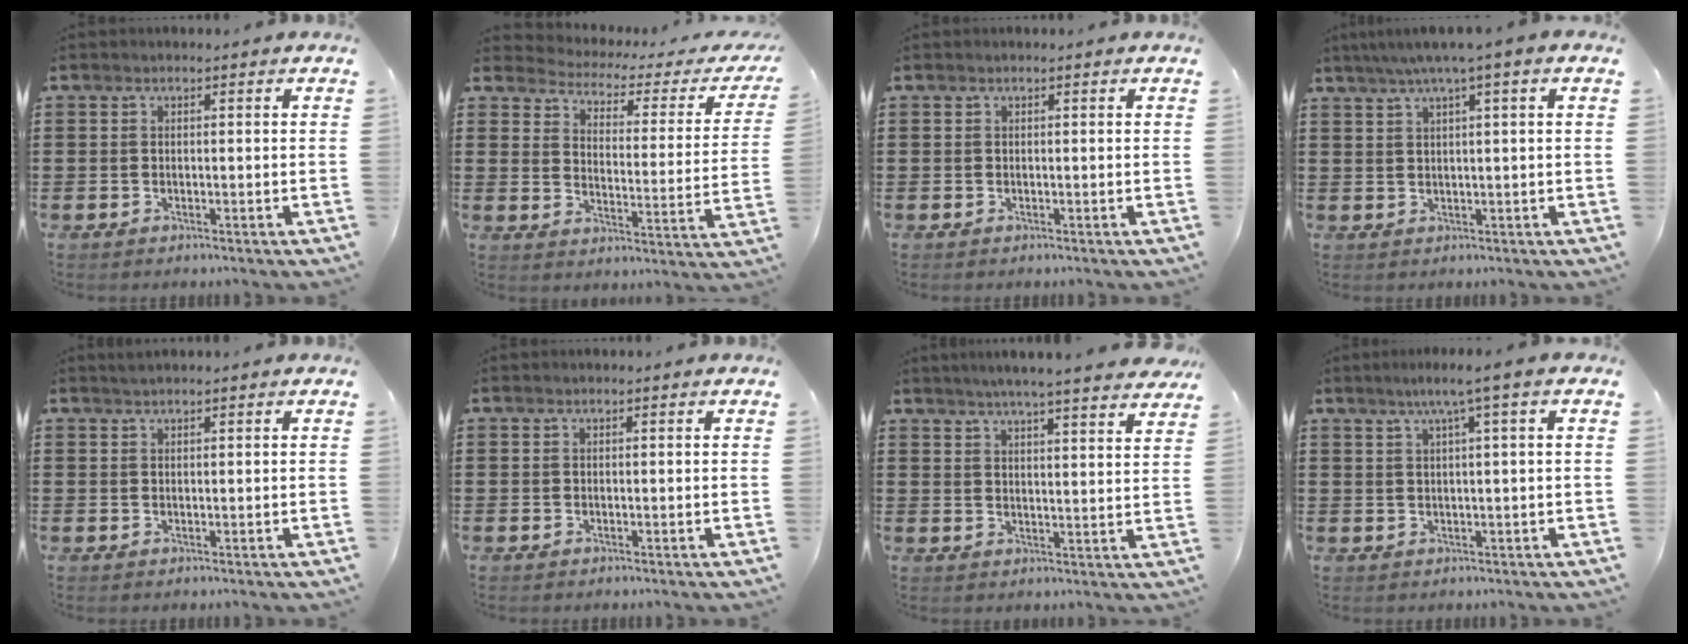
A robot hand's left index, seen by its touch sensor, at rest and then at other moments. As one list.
[{"total": 2.3, "force": [2.0, 0.9, 0.7], "torque": [-0.034, -0.021, 0.024]}, {"total": 0.0}, {"total": 3.2, "force": [1.5, -0.4, 2.8], "torque": [-0.057, 0.000, 0.024]}, {"total": 0.9, "force": [0.8, 0.0, 0.3], "torque": [-0.008, 0.000, 0.015]}, {"total": 0.0}, {"total": 4.6, "force": [4.3, -0.6, 1.6], "torque": [-0.048, -0.021, 0.073]}, {"total": 3.5, "force": [1.5, -0.6, 3.1], "torque": [-0.061, -0.004, 0.021]}]